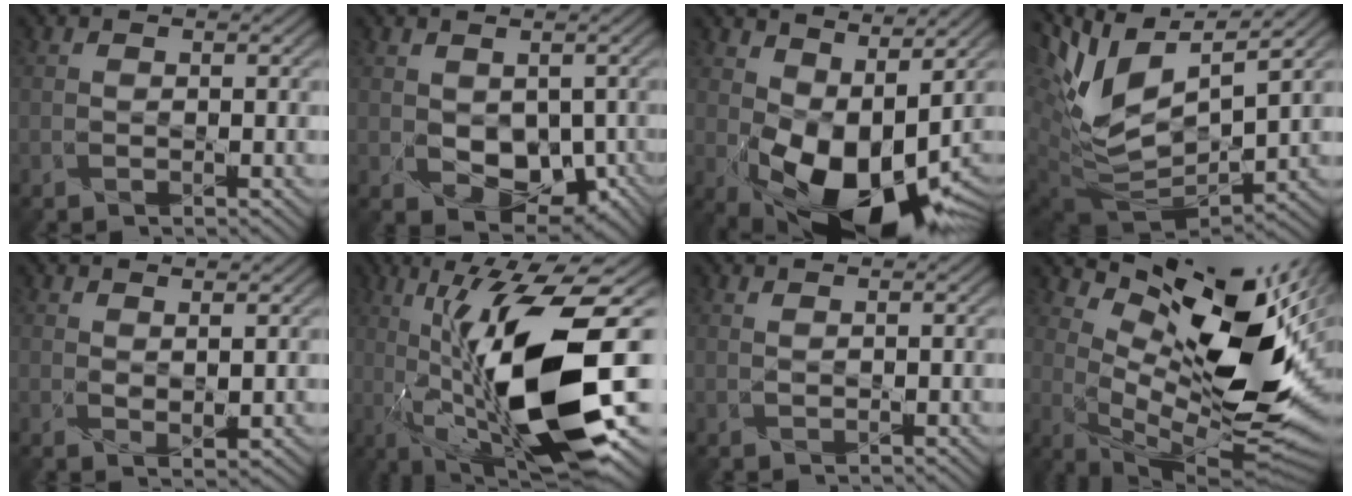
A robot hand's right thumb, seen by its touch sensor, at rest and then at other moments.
{"total": 6.4, "force": [-1.2, 4.4, 4.5], "torque": [-0.083, -0.025, -0.005]}
{"total": 12.3, "force": [1.1, 7.1, 10.0], "torque": [-0.166, -0.011, 0.031]}
{"total": 12.9, "force": [3.5, 6.7, 10.5], "torque": [-0.242, -0.008, 0.073]}
{"total": 1.7, "force": [1.4, 0.4, 0.9], "torque": [-0.021, -0.006, 0.030]}
{"total": 17.0, "force": [-0.9, 5.5, 16.1], "torque": [-0.281, 0.011, -0.014]}
{"total": 0.9, "force": [0.8, 0.3, 0.3], "torque": [-0.005, 0.001, 0.014]}
{"total": 16.3, "force": [5.8, 6.2, 13.9], "torque": [-0.221, -0.006, 0.113]}